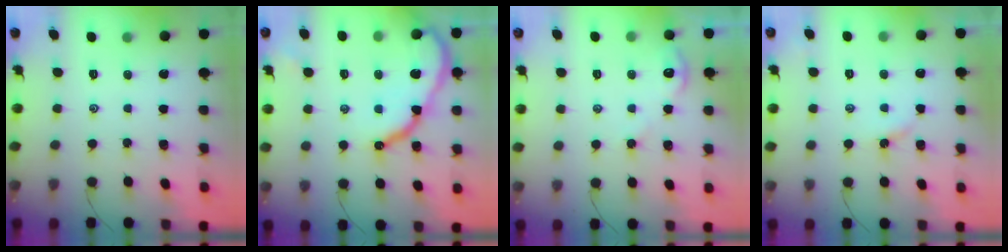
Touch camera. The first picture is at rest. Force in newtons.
{"total": 12.2, "press": 12.1, "slide": 1.1}
{"total": 3.1, "press": 3.0, "slide": 0.4}
{"total": 3.0, "press": 2.9, "slide": 0.5}